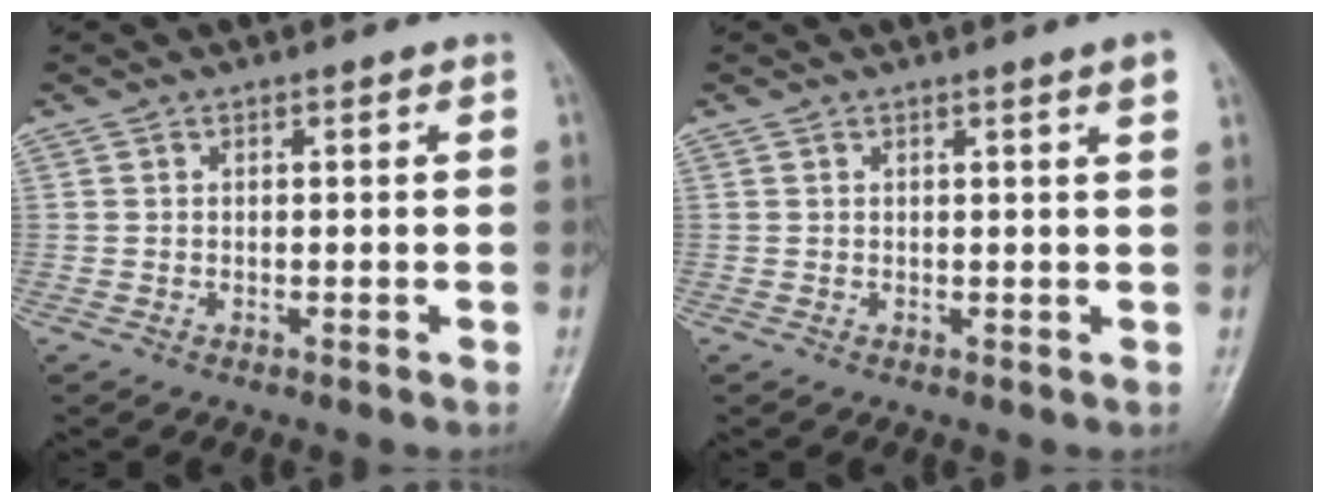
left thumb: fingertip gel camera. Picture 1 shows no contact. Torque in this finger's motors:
{"motor_torque": [1.68, -1.72, 1.25, -1.52, 0.05]}